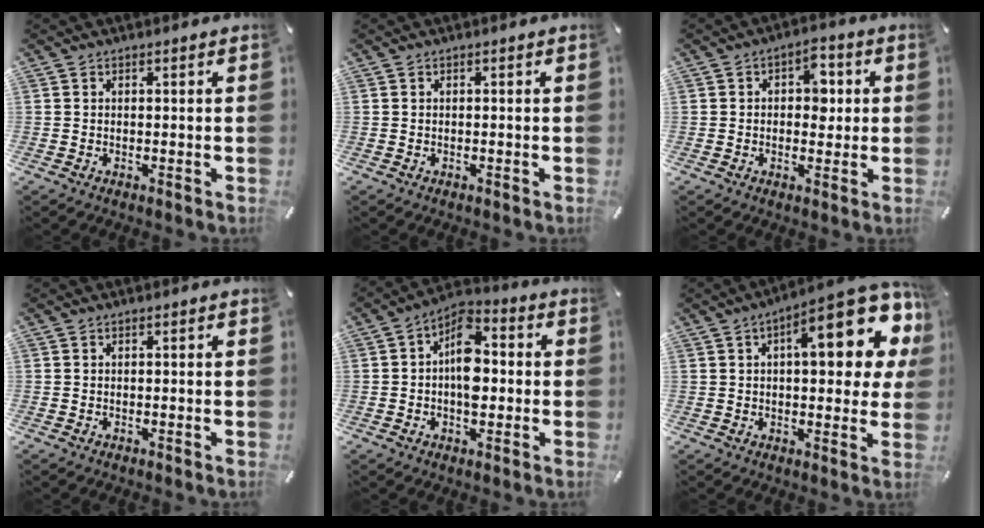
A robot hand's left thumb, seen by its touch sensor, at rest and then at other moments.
{"total": 0.0}
{"total": 5.9, "force": [0.5, 4.1, 4.2], "torque": [-0.036, -0.005, -0.004]}
{"total": 0.0}
{"total": 9.8, "force": [-0.5, 6.1, 7.7], "torque": [-0.123, 0.007, -0.011]}
{"total": 19.6, "force": [7.0, 7.7, 16.6], "torque": [-0.211, -0.032, 0.103]}